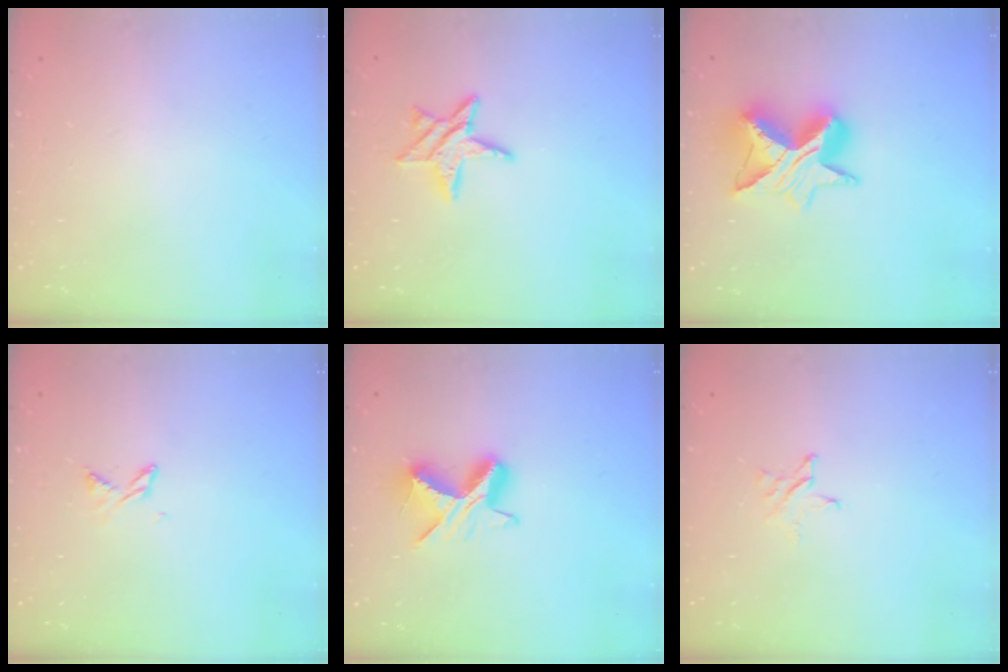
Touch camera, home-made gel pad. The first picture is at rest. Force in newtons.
{"total": 9.0, "press": 9.0, "slide": 0.4}
{"total": 11.4, "press": 11.3, "slide": 1.0}
{"total": 2.9, "press": 2.8, "slide": 0.5}
{"total": 9.4, "press": 9.4, "slide": 0.3}
{"total": 3.0, "press": 3.0, "slide": 0.4}